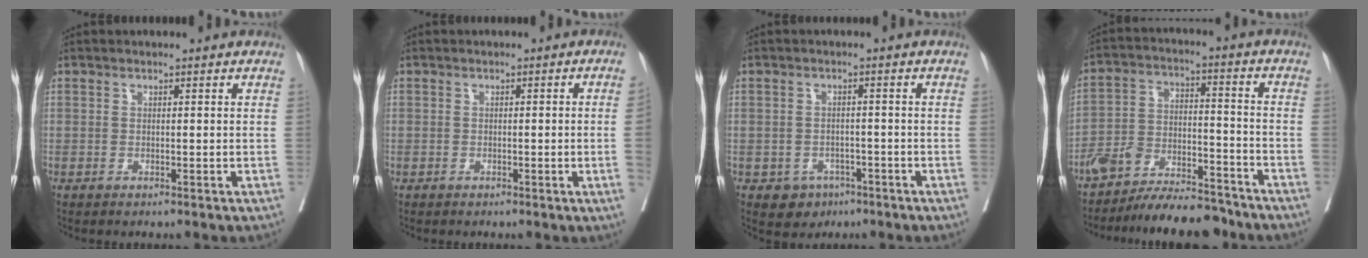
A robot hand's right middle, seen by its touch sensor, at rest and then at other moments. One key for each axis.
{"total": 2.3, "fx": -0.4, "fy": -0.5, "fz": 2.2, "tx": -0.034, "ty": 0.001, "tz": -0.003}
{"total": 3.8, "fx": -2.1, "fy": 3.1, "fz": 0.8, "tx": -0.007, "ty": 0.008, "tz": -0.025}
{"total": 14.0, "fx": -12.8, "fy": 3.3, "fz": 4.6, "tx": -0.070, "ty": 0.026, "tz": -0.211}